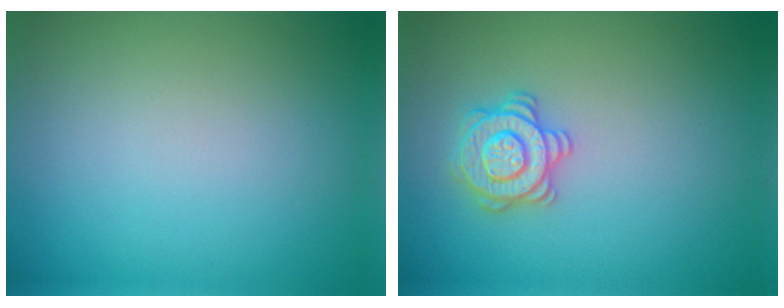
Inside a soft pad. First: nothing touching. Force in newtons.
{"total": 2.9, "press": 2.9, "slide": 0.1}